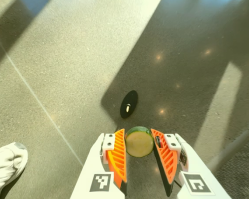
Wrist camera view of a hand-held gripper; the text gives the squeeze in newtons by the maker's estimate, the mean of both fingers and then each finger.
{"total": 8.5, "left": 8.1, "right": 8.8}